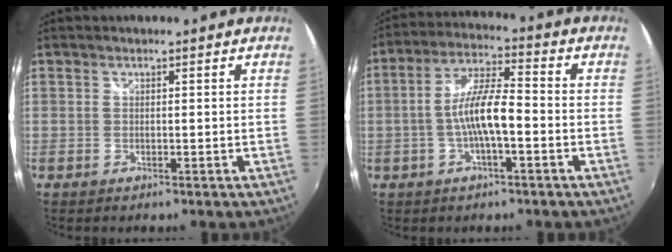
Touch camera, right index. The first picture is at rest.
{"total": 8.8, "force": [-2.4, 1.9, 8.3], "torque": [-0.169, 0.010, -0.043]}